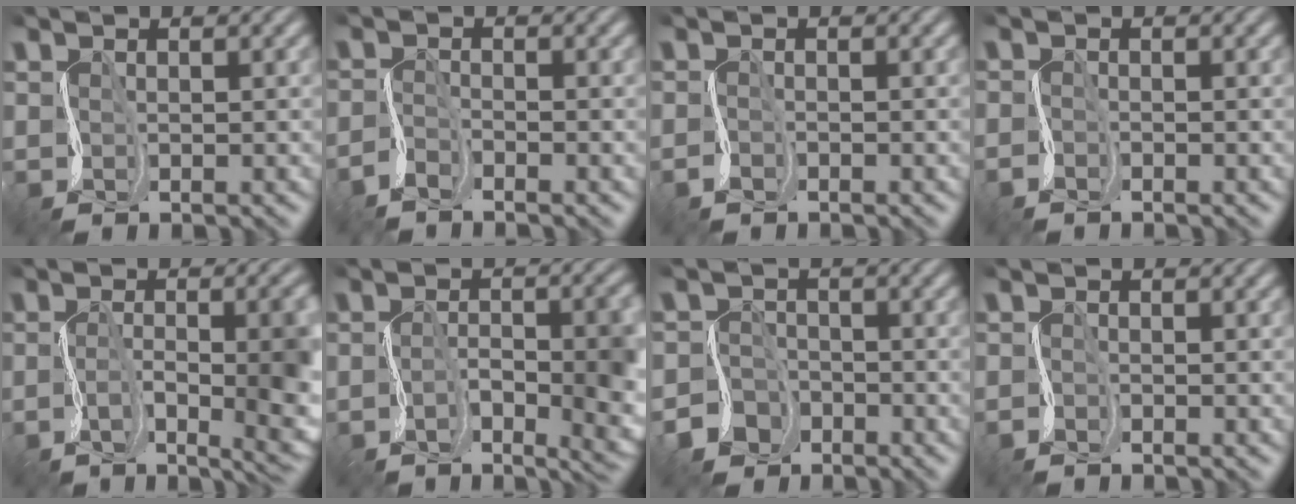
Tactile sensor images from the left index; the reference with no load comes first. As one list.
[{"total": 1.5, "force": [-1.4, 0.1, 0.3], "torque": [-0.012, 0.000, -0.038]}, {"total": 0.6, "force": [-0.6, 0.1, -0.1], "torque": [-0.002, 0.001, -0.015]}, {"total": 0.9, "force": [-0.9, 0.1, 0.1], "torque": [-0.006, -0.001, -0.021]}, {"total": 10.0, "force": [-1.7, 3.6, 9.2], "torque": [-0.131, -0.011, -0.017]}, {"total": 8.3, "force": [-2.1, 3.4, 7.3], "torque": [-0.103, -0.007, -0.029]}, {"total": 4.4, "force": [-2.7, 3.5, 0.2], "torque": [0.020, -0.003, -0.056]}, {"total": 0.8, "force": [-0.8, 0.0, 0.0], "torque": [-0.004, -0.001, -0.019]}]